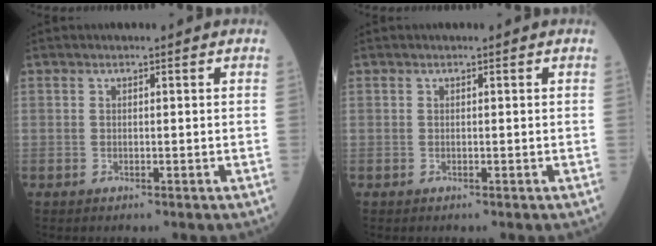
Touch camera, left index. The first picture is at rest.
{"total": 0.0}